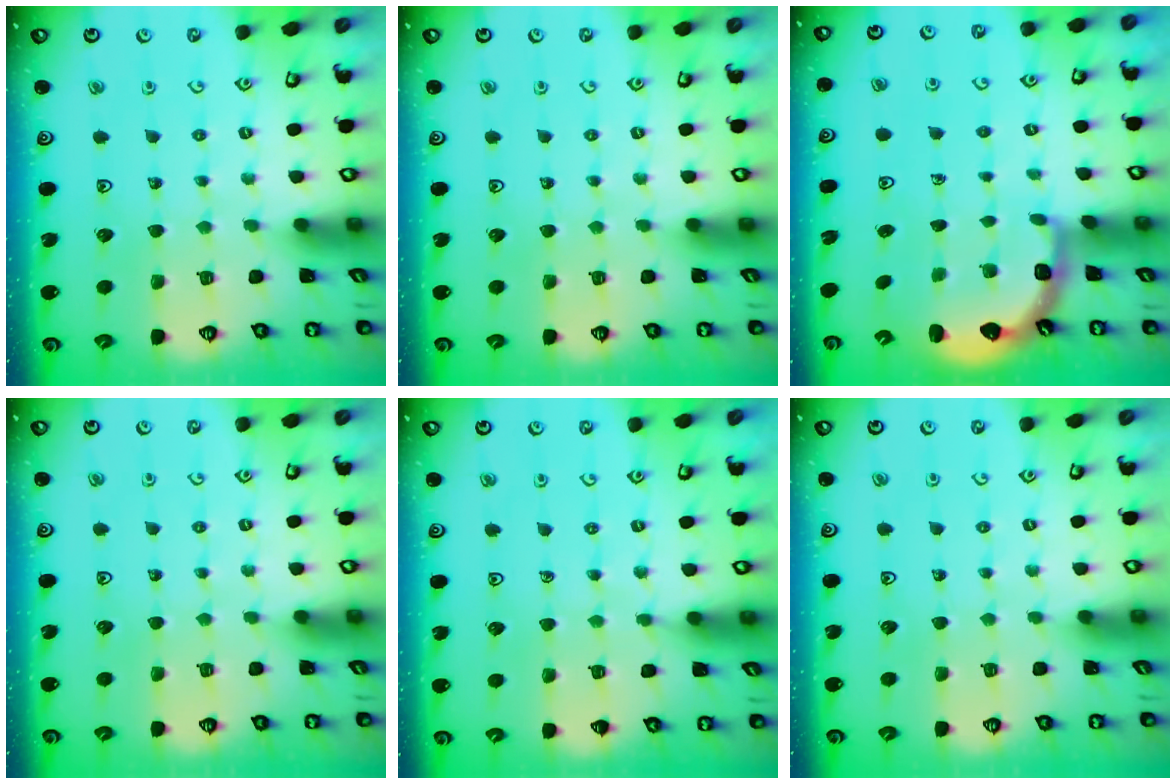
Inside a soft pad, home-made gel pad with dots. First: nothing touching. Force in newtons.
{"total": 0.0}
{"total": 2.5, "press": 2.1, "slide": 1.3}
{"total": 0.0}
{"total": 3.6, "press": 3.6, "slide": 0.5}
{"total": 0.0}